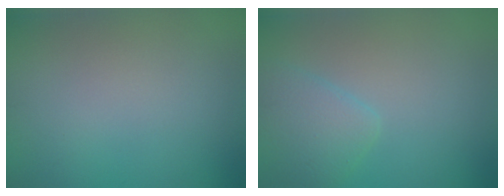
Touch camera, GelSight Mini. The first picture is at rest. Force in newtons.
{"total": 2.6, "press": 2.6, "slide": 0.2}